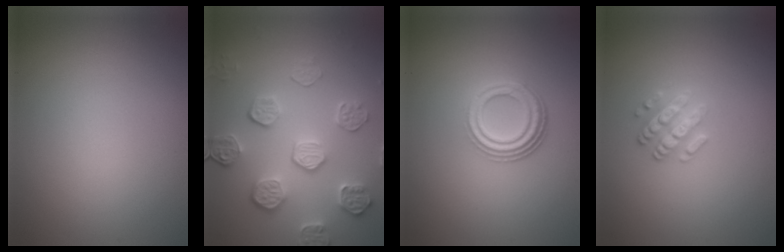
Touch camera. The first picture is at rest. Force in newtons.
{"total": 5.6, "press": 4.0, "slide": 3.9}
{"total": 4.2, "press": 3.1, "slide": 2.7}
{"total": 2.5, "press": 2.3, "slide": 0.9}